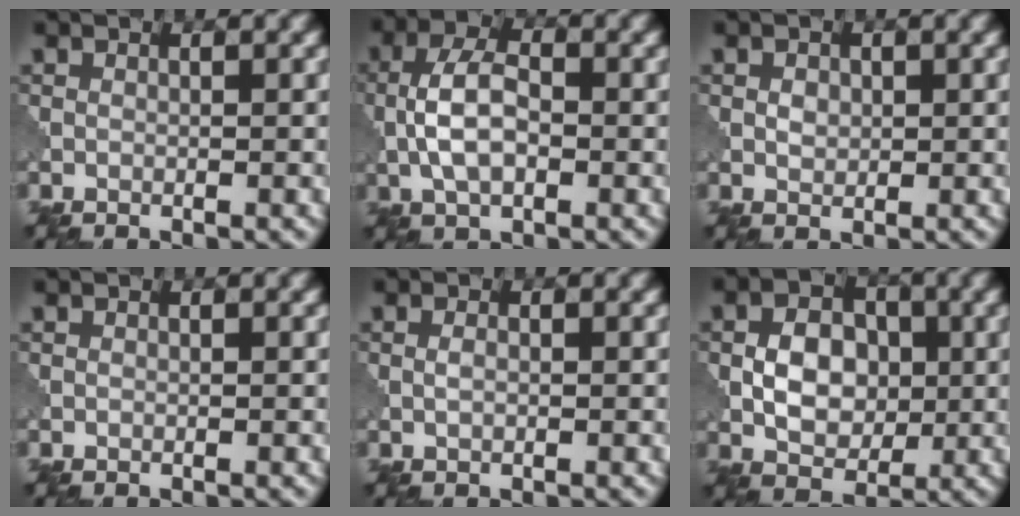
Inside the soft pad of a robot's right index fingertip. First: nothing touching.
{"total": 4.9, "force": [-0.5, 2.6, 4.2], "torque": [-0.089, 0.006, -0.014]}
{"total": 1.3, "force": [0.2, 1.0, 0.8], "torque": [-0.013, 0.002, 0.002]}
{"total": 0.0}
{"total": 0.8, "force": [0.0, 0.4, 0.7], "torque": [-0.017, 0.001, -0.001]}
{"total": 4.9, "force": [-0.2, 3.5, 3.4], "torque": [-0.051, 0.002, -0.003]}